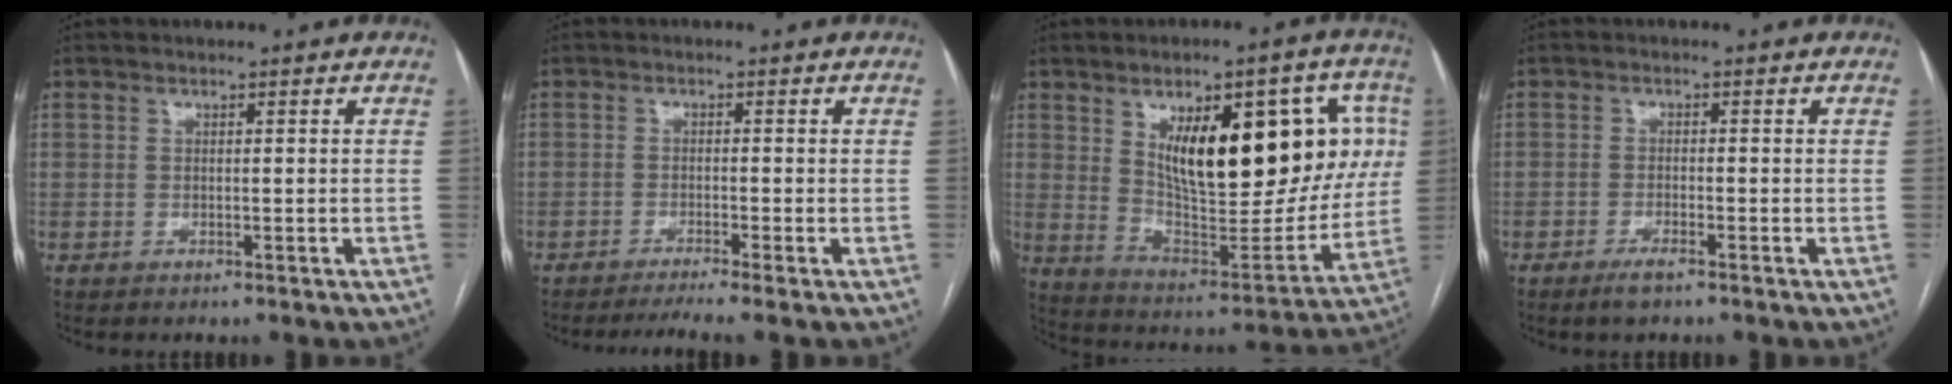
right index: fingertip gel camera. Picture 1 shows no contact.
{"total": 4.1, "force": [-3.4, -1.3, 2.0], "torque": [-0.032, -0.007, -0.058]}
{"total": 24.3, "force": [6.8, 8.9, 21.5], "torque": [-0.314, 0.013, 0.113]}
{"total": 2.5, "force": [-1.8, 0.3, 1.7], "torque": [-0.035, -0.003, -0.033]}